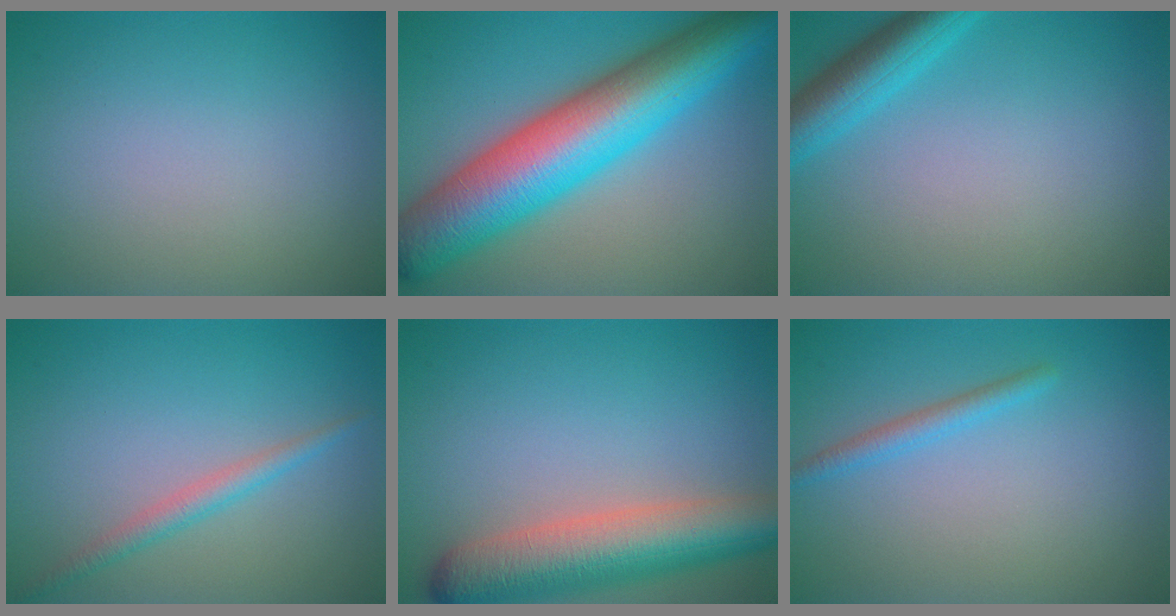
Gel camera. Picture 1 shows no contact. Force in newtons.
{"total": 13.4, "press": 13.4, "slide": 0.2}
{"total": 4.1, "press": 4.1, "slide": 0.4}
{"total": 2.0, "press": 2.0, "slide": 0.1}
{"total": 8.2, "press": 8.2, "slide": 0.3}
{"total": 1.6, "press": 1.6, "slide": 0.1}